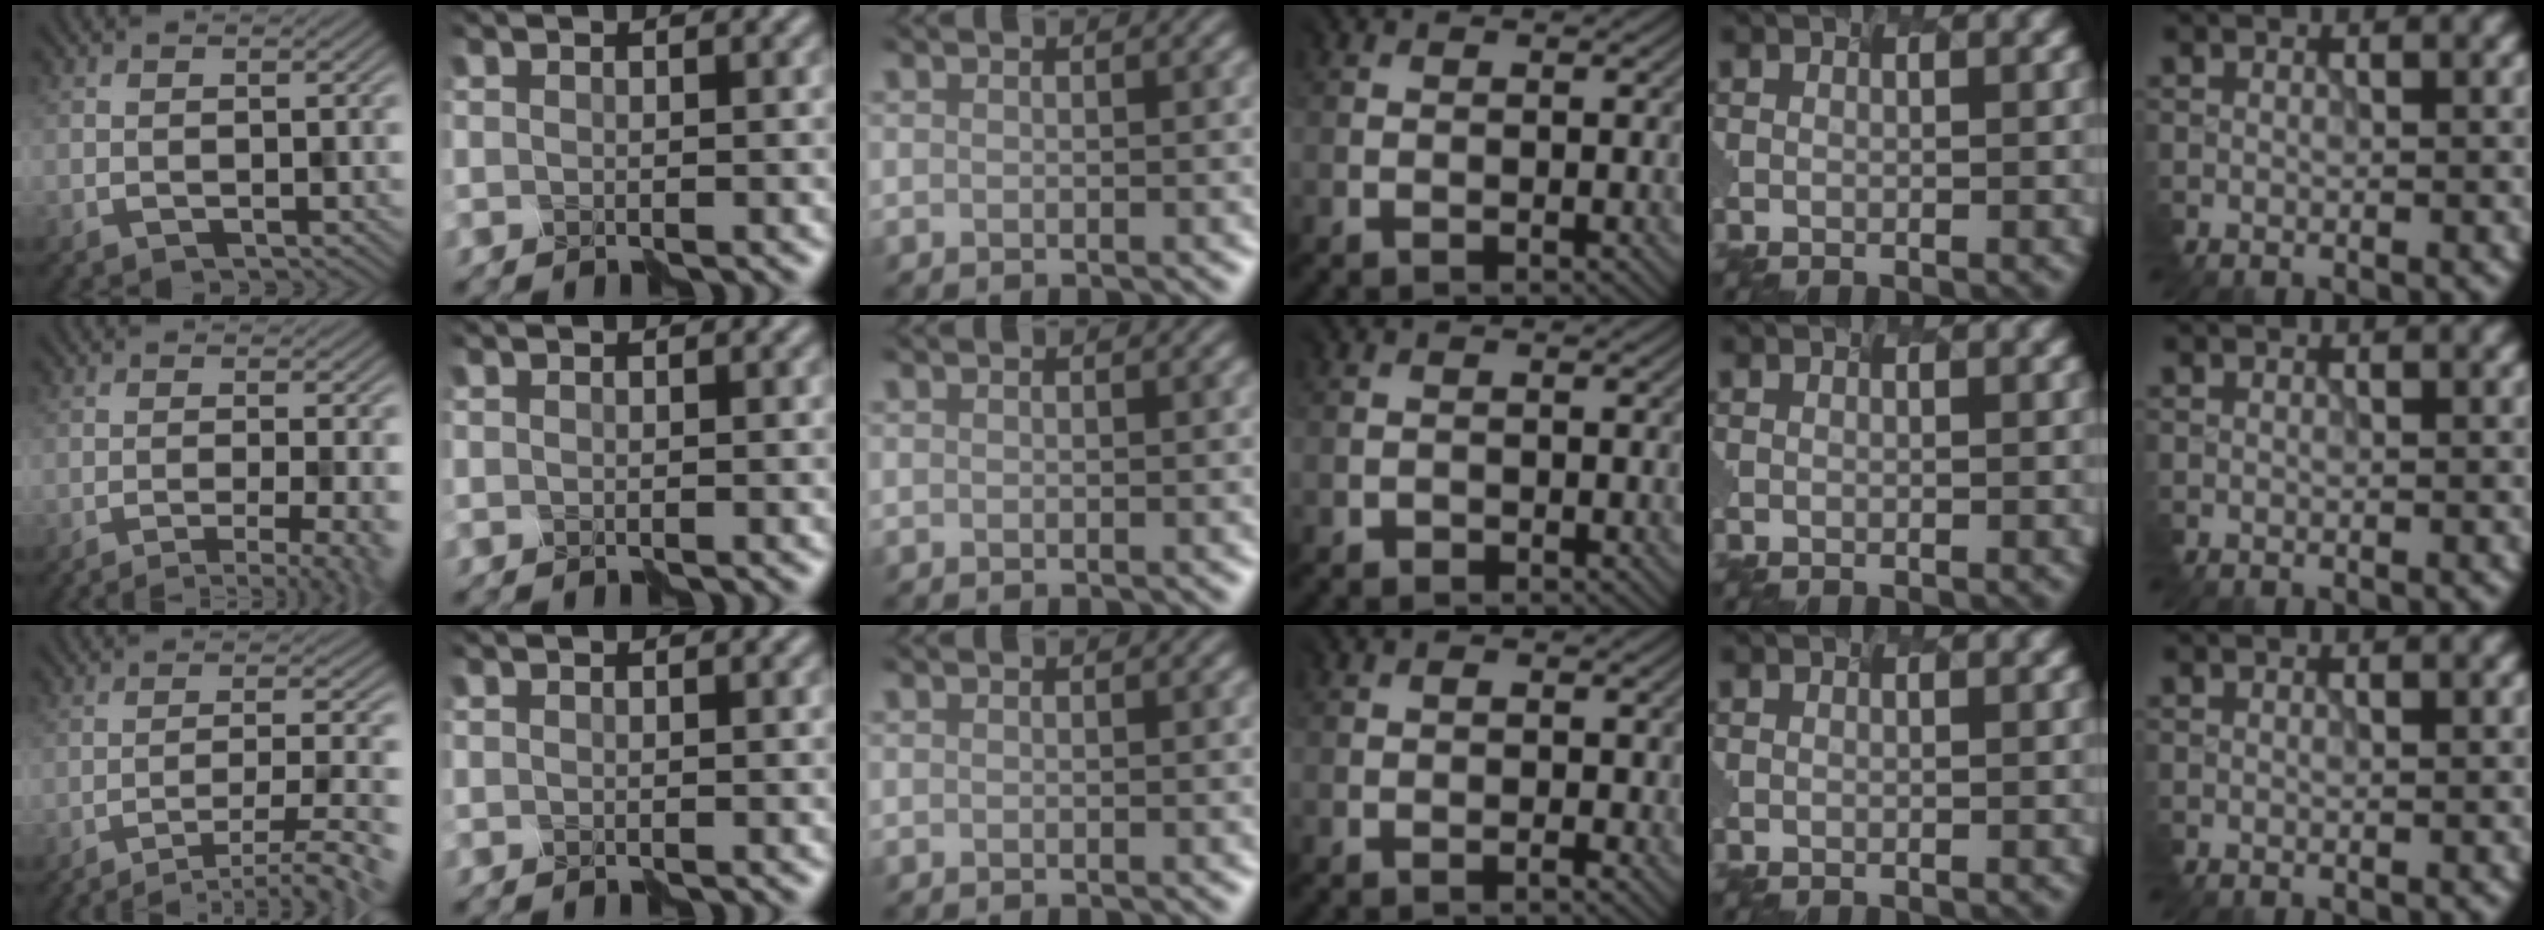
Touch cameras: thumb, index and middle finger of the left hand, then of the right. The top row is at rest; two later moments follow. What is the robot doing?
{"motion": "assemble", "object": "spray bottle"}